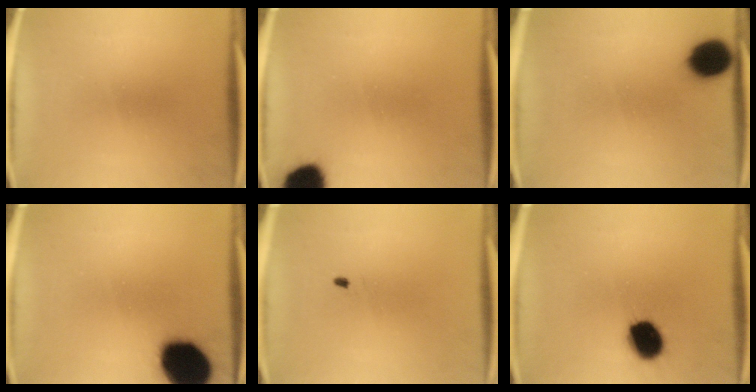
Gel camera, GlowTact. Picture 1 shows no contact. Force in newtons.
{"total": 9.2}
{"total": 8.5}
{"total": 19.2}
{"total": 0.5}
{"total": 10.7}